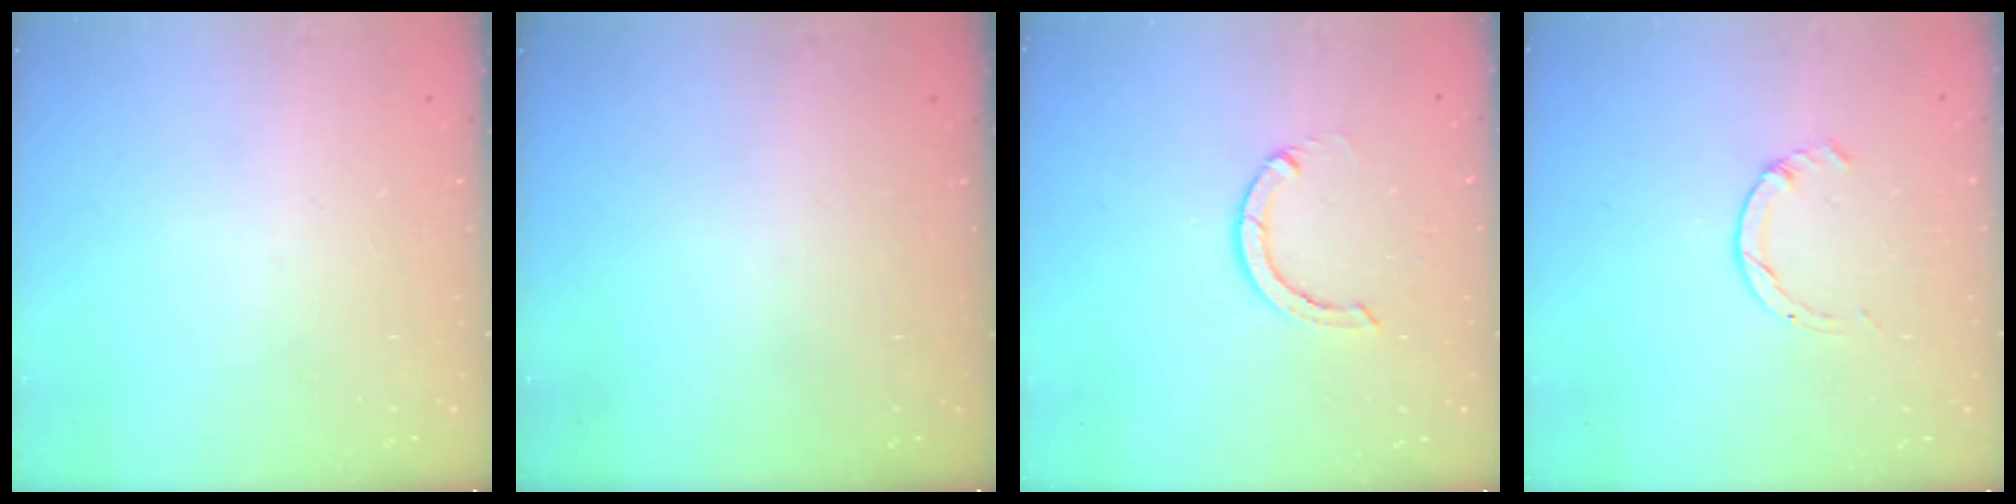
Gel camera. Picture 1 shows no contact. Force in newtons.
{"total": 0.0}
{"total": 3.7, "press": 3.7, "slide": 0.3}
{"total": 1.4, "press": 1.4, "slide": 0.2}